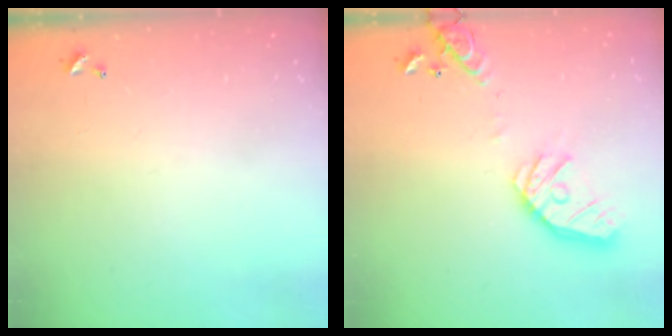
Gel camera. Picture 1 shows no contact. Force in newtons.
{"total": 16.9, "press": 16.7, "slide": 3.0}